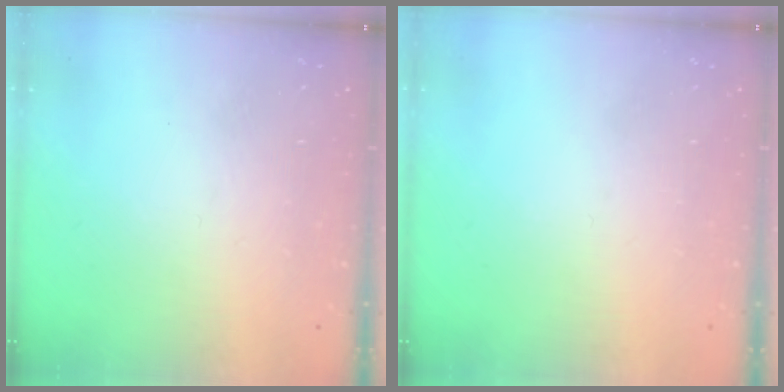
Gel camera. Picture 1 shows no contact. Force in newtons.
{"total": 0.0}